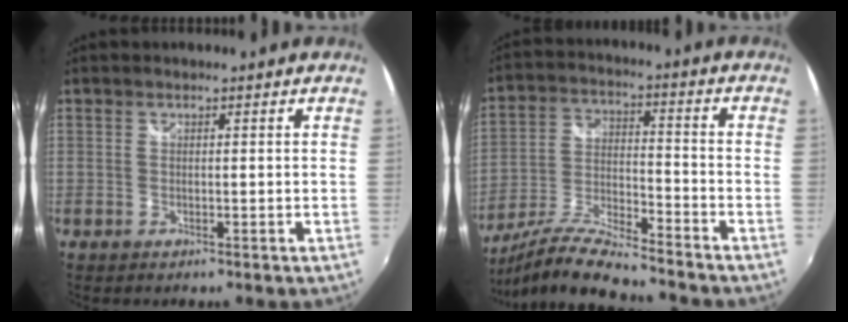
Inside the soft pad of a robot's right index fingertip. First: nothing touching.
{"total": 14.9, "force": [-13.1, 1.5, 6.9], "torque": [-0.149, -0.021, -0.243]}